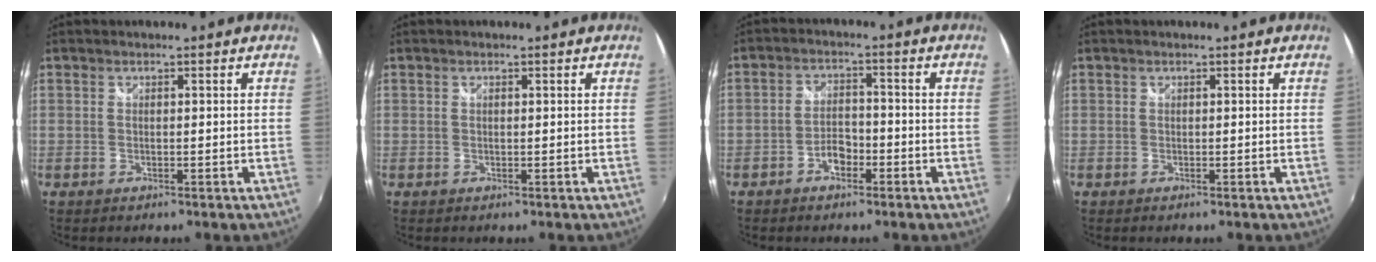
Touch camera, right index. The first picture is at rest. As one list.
[{"total": 0.0}, {"total": 4.0, "force": [-2.4, 2.2, 2.3], "torque": [-0.049, 0.007, -0.040]}, {"total": 0.0}]